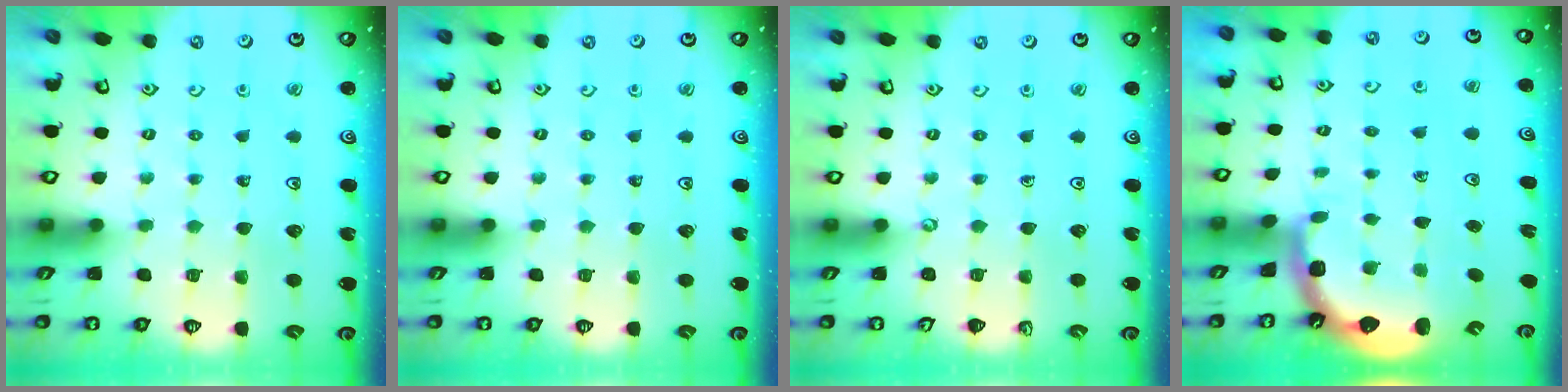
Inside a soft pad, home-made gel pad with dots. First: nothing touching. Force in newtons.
{"total": 0.0}
{"total": 0.0}
{"total": 2.7, "press": 1.4, "slide": 2.3}